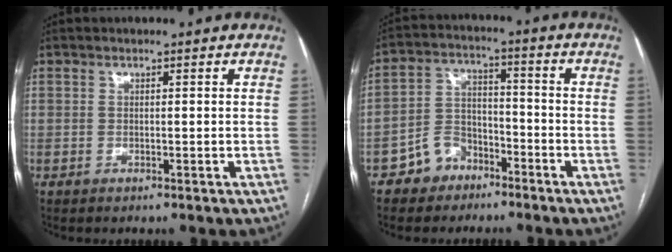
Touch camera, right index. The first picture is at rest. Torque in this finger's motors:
{"motor_torque": [0.37, -0.51, 0.03, -0.02]}